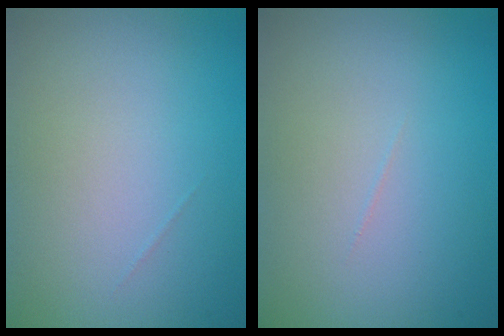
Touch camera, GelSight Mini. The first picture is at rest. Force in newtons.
{"total": 0.0}